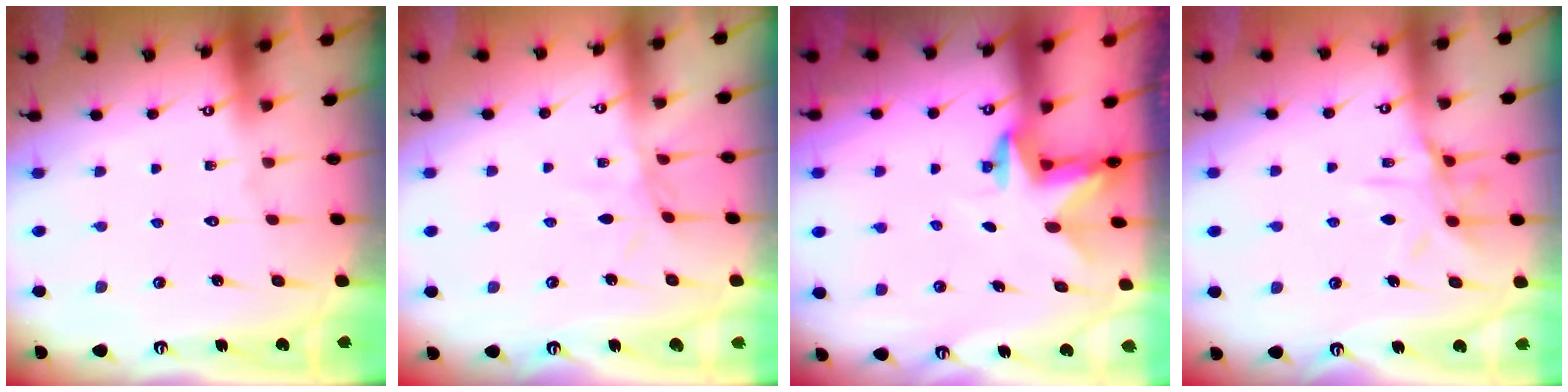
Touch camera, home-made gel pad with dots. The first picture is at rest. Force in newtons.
{"total": 3.0, "press": 3.0, "slide": 0.4}
{"total": 2.3, "press": 2.3, "slide": 0.4}
{"total": 10.4, "press": 10.4, "slide": 0.9}